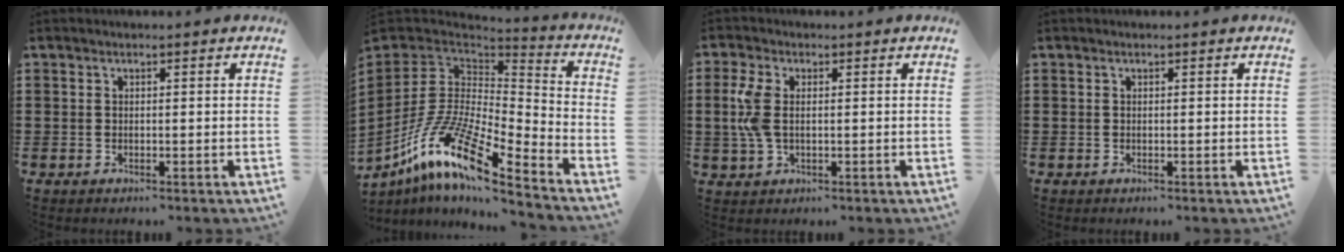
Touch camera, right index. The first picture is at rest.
{"total": 14.6, "force": [-9.6, 4.0, 10.2], "torque": [-0.221, 0.005, -0.191]}
{"total": 5.7, "force": [0.4, 2.8, 4.9], "torque": [-0.133, -0.005, -0.003]}
{"total": 0.0}